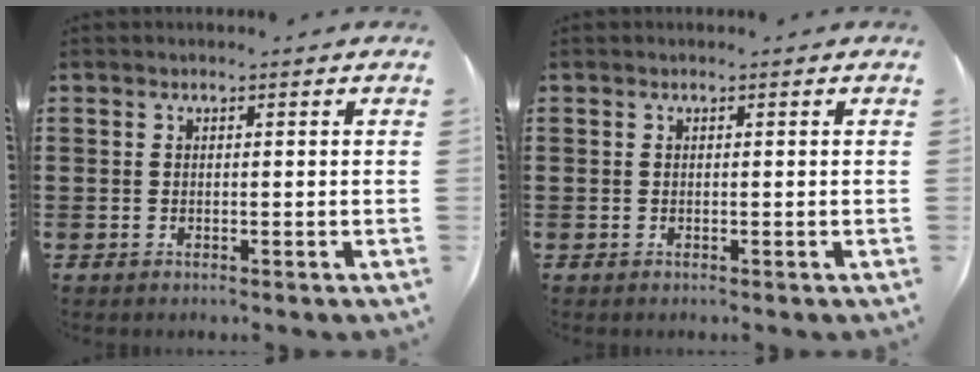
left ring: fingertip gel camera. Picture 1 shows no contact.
{"total": 0.0}